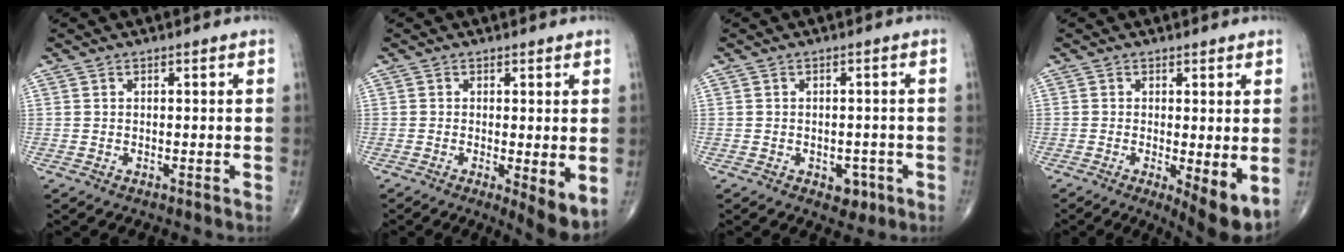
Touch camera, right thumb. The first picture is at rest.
{"total": 5.8, "force": [-0.8, 1.6, 5.6], "torque": [-0.085, -0.019, -0.014]}
{"total": 3.4, "force": [-1.5, 2.4, 2.0], "torque": [-0.007, 0.004, -0.016]}
{"total": 7.1, "force": [-1.4, 2.0, 6.6], "torque": [-0.100, -0.022, -0.020]}